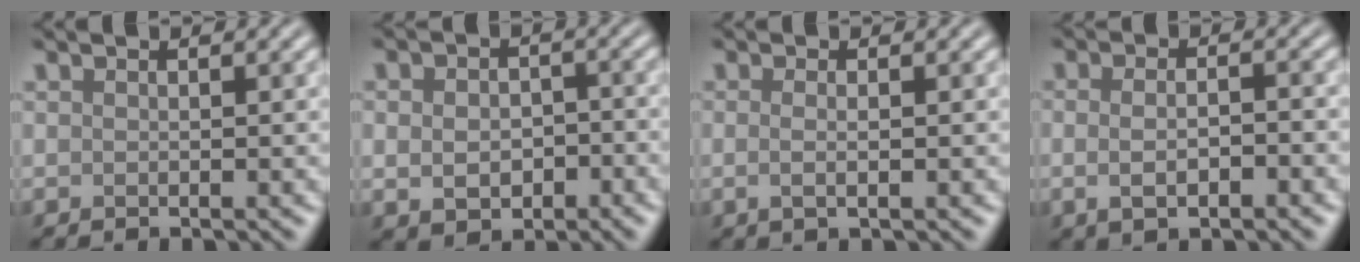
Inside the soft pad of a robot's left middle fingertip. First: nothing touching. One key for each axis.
{"total": 4.2, "fx": -0.8, "fy": 3.0, "fz": 2.8, "tx": -0.037, "ty": -0.010, "tz": -0.011}
{"total": 1.4, "fx": -0.1, "fy": 0.4, "fz": 1.3, "tx": -0.026, "ty": -0.003, "tz": -0.005}
{"total": 3.8, "fx": -0.7, "fy": 1.7, "fz": 3.4, "tx": -0.047, "ty": -0.001, "tz": -0.014}